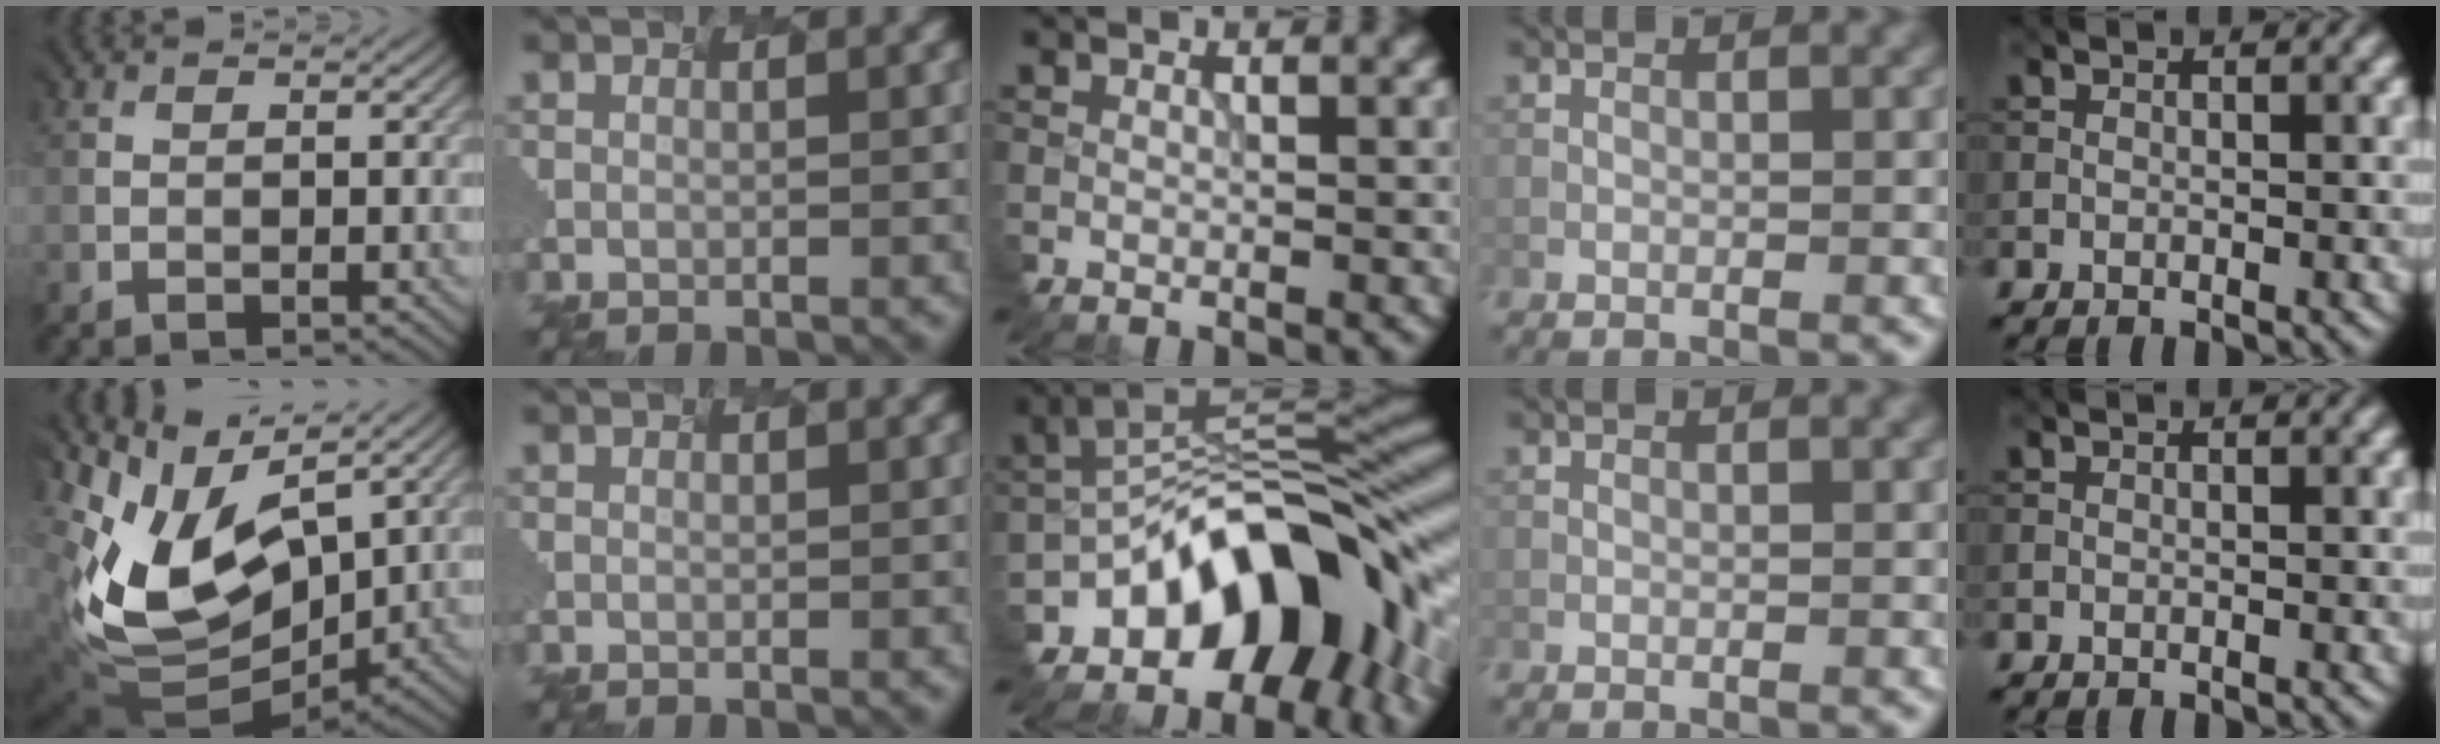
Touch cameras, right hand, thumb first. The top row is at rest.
{"thumb": {"total": 12.4, "force": [4.3, 8.4, 8.1], "torque": [-0.186, -0.005, 0.094]}, "middle": {"total": 12.1, "force": [-5.9, 6.8, 8.2], "torque": [-0.099, 0.006, -0.117]}}